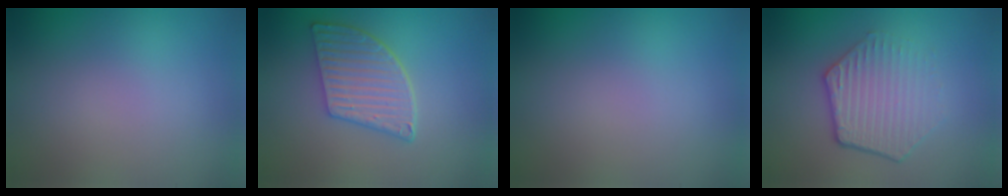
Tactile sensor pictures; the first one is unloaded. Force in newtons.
{"total": 5.1, "press": 4.2, "slide": 3.0}
{"total": 0.0}
{"total": 4.5, "press": 3.3, "slide": 3.0}